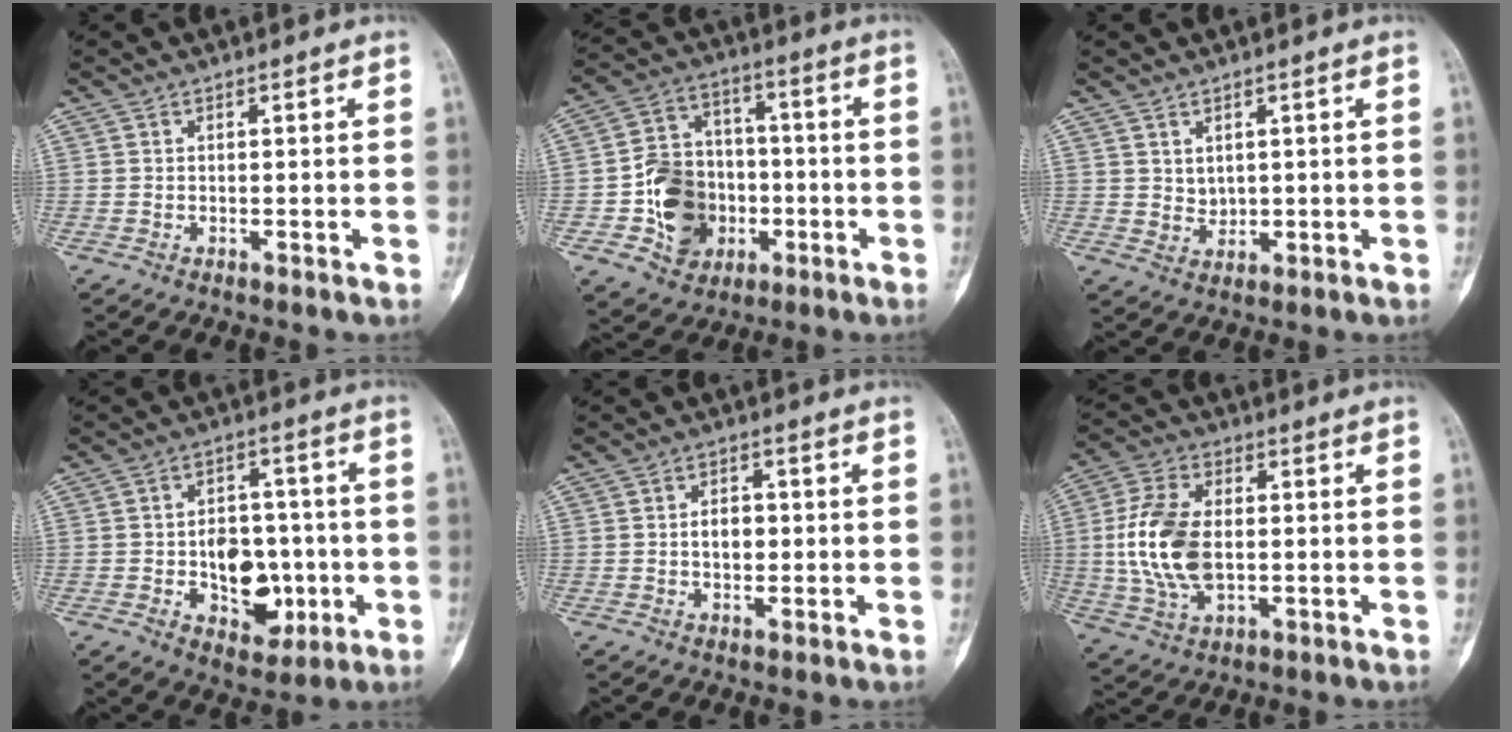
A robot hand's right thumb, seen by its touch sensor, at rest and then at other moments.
{"total": 14.5, "force": [-3.6, 12.0, 7.3], "torque": [-0.080, 0.027, -0.059]}
{"total": 2.3, "force": [0.8, 1.8, 1.1], "torque": [-0.012, -0.011, 0.025]}
{"total": 13.2, "force": [-2.6, 9.0, 9.4], "torque": [-0.089, 0.023, -0.027]}
{"total": 4.0, "force": [-0.2, 2.6, 3.0], "torque": [-0.036, 0.007, -0.006]}
{"total": 13.8, "force": [-0.2, 8.0, 11.3], "torque": [-0.231, 0.004, -0.002]}